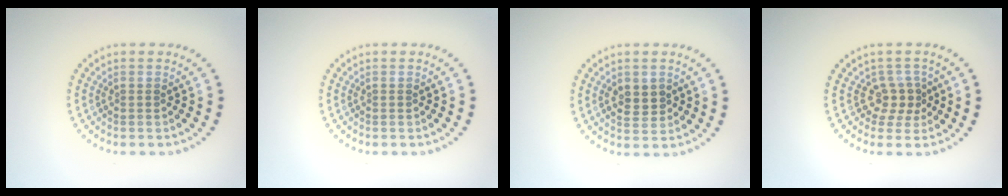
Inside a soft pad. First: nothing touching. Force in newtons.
{"total": 0.0}
{"total": 2.3, "press": 2.3, "slide": 0.2}
{"total": 2.2, "press": 1.7, "slide": 1.4}